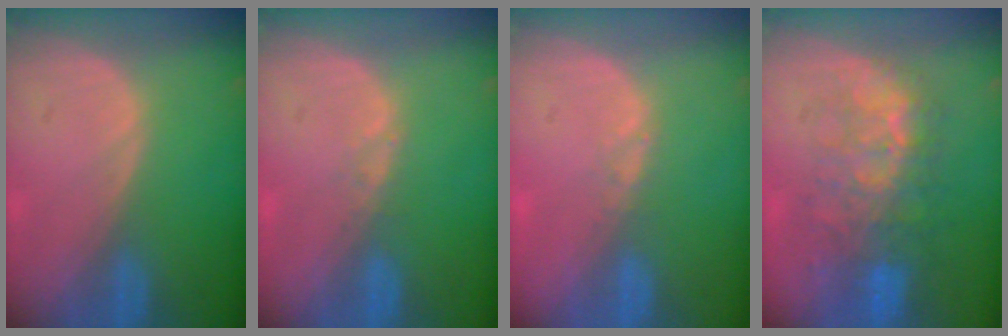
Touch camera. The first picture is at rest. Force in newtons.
{"total": 0.8, "press": 0.7, "slide": 0.1}
{"total": 0.9, "press": 0.8, "slide": 0.5}
{"total": 9.7, "press": 8.8, "slide": 4.0}